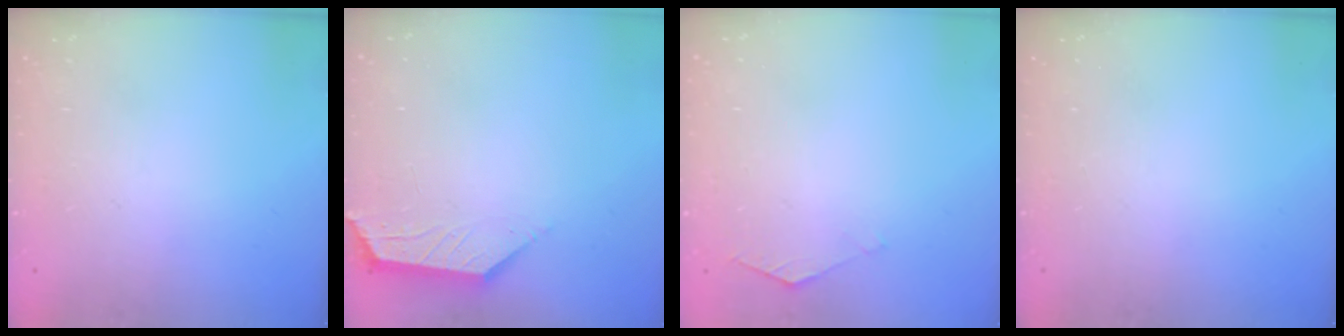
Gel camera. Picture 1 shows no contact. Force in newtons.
{"total": 2.0, "press": 1.9, "slide": 0.4}
{"total": 1.3, "press": 1.2, "slide": 0.4}
{"total": 0.0}